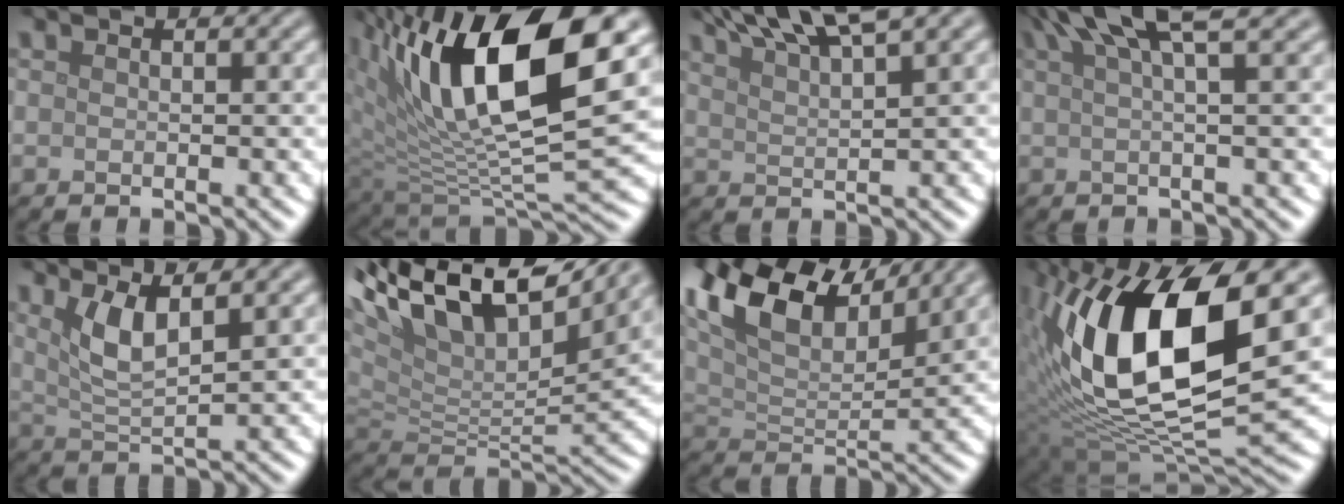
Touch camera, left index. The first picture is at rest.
{"total": 15.1, "force": [6.3, 5.8, 12.5], "torque": [-0.210, 0.003, 0.110]}
{"total": 7.6, "force": [5.8, 1.3, 4.8], "torque": [-0.067, 0.024, 0.084]}
{"total": 6.0, "force": [3.7, 0.9, 4.6], "torque": [-0.067, 0.016, 0.057]}
{"total": 3.8, "force": [1.7, 1.0, 3.2], "torque": [-0.069, -0.005, 0.037]}
{"total": 14.6, "force": [9.0, 6.3, 9.5], "torque": [-0.191, 0.054, 0.153]}
{"total": 13.2, "force": [7.8, 5.9, 8.8], "torque": [-0.182, 0.033, 0.134]}
{"total": 15.2, "force": [2.7, 6.1, 13.6], "torque": [-0.252, -0.002, 0.042]}